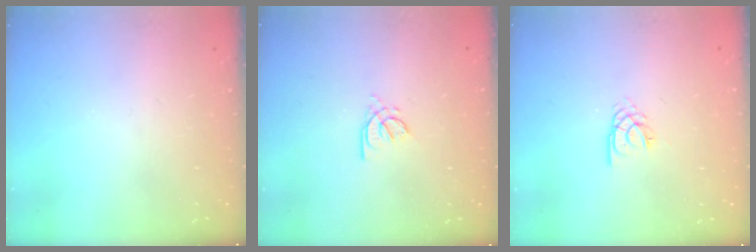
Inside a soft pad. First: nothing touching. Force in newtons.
{"total": 2.4, "press": 2.4, "slide": 0.6}
{"total": 2.8, "press": 2.7, "slide": 0.3}